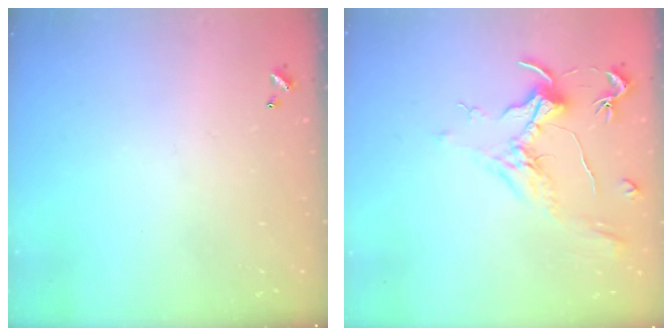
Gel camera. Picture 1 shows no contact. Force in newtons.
{"total": 1.8, "press": 1.6, "slide": 0.8}